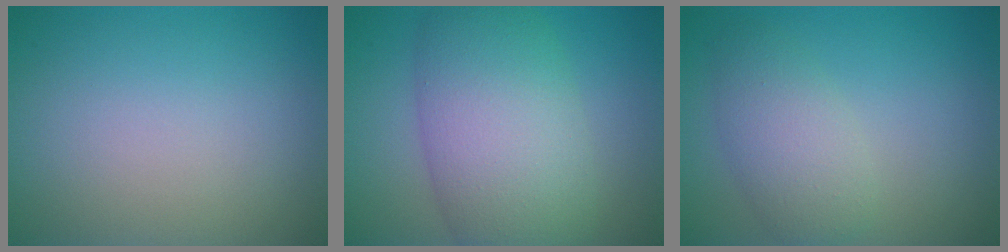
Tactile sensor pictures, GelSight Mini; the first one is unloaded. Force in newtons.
{"total": 9.6, "press": 9.6, "slide": 0.2}
{"total": 3.6, "press": 3.6, "slide": 0.1}